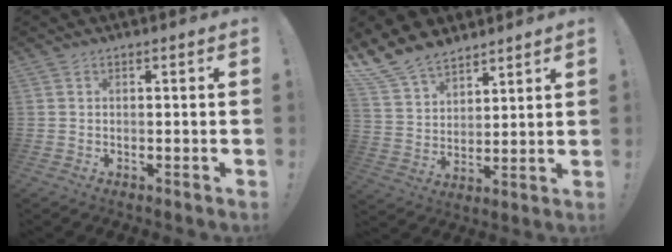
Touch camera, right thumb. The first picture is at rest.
{"total": 12.4, "force": [10.0, 6.2, 3.8], "torque": [-0.087, -0.068, 0.195]}